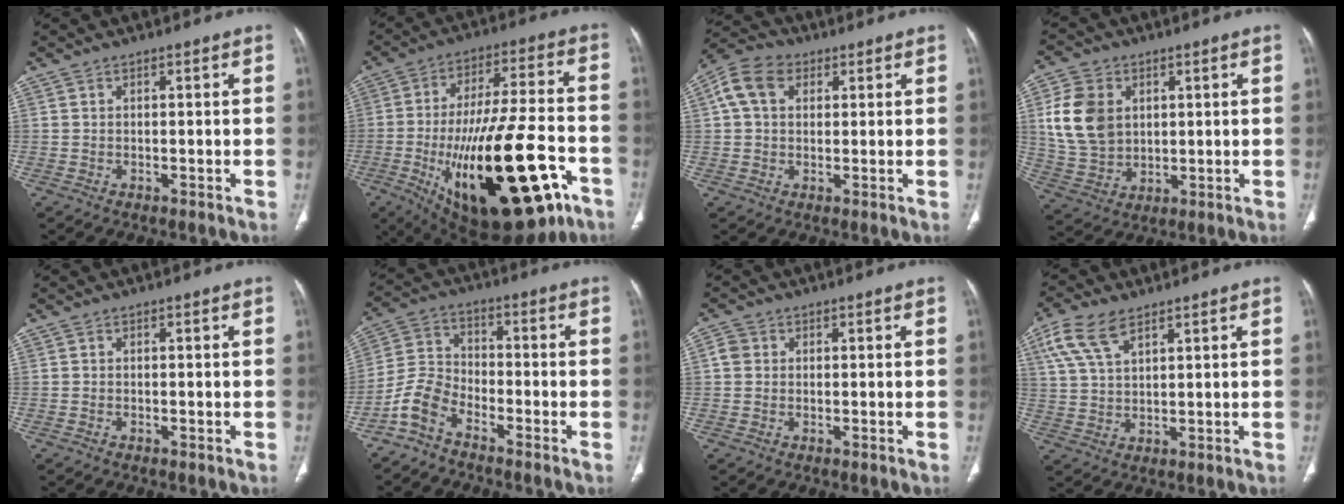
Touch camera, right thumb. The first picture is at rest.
{"total": 30.9, "force": [-11.8, 11.8, 26.1], "torque": [-0.406, 0.031, -0.164]}
{"total": 8.3, "force": [2.5, 6.0, 5.0], "torque": [-0.093, 0.017, 0.040]}
{"total": 12.2, "force": [2.9, 9.2, 7.4], "torque": [-0.126, -0.009, 0.063]}
{"total": 0.0}
{"total": 6.9, "force": [-5.1, 3.2, 3.3], "torque": [-0.075, 0.038, -0.116]}
{"total": 2.4, "force": [0.3, 2.2, 0.9], "torque": [-0.010, 0.006, 0.004]}
{"total": 8.5, "force": [4.8, 4.1, 5.7], "torque": [-0.123, -0.001, 0.100]}